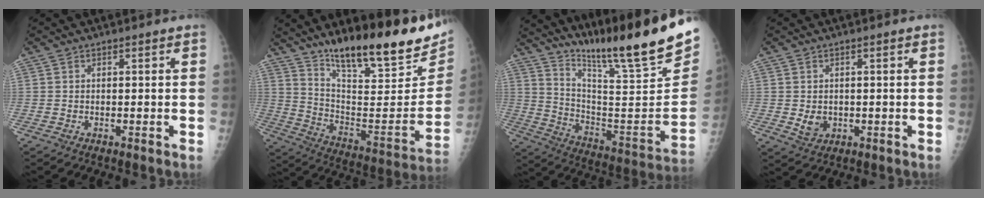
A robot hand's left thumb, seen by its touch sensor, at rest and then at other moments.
{"total": 26.7, "force": [19.2, 6.5, 17.4], "torque": [-0.234, -0.089, 0.302]}
{"total": 25.5, "force": [20.1, 0.9, 15.7], "torque": [-0.227, -0.136, 0.321]}
{"total": 3.0, "force": [-0.1, 2.4, 1.7], "torque": [-0.021, -0.004, 0.009]}